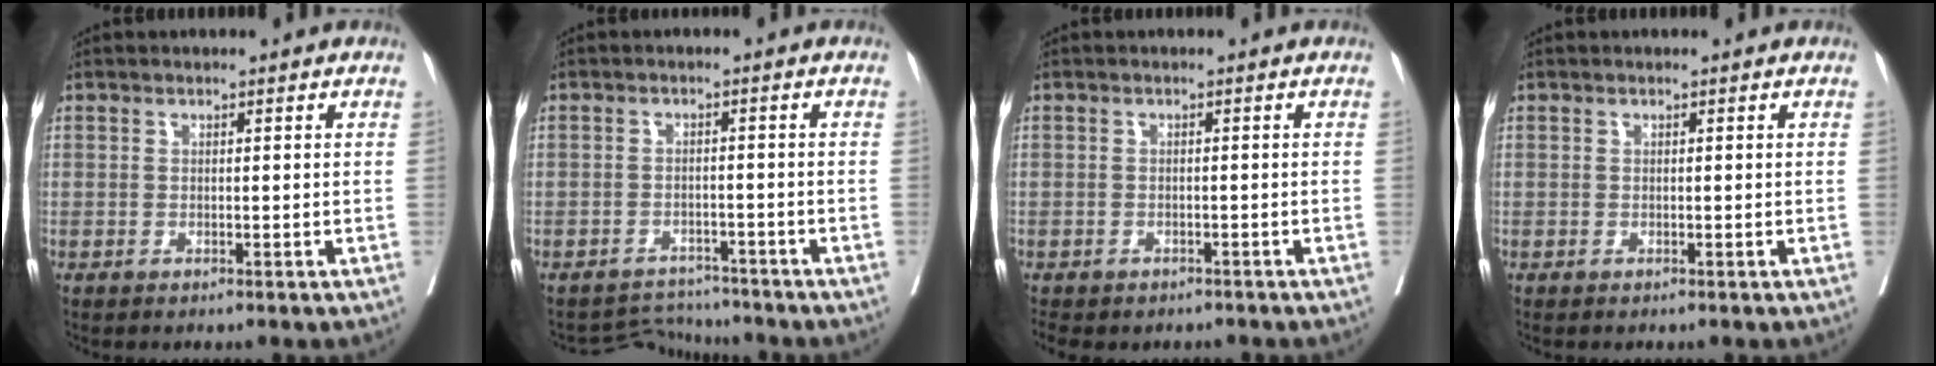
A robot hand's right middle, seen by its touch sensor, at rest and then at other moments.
{"total": 4.1, "force": [-3.7, 0.1, -1.8], "torque": [0.029, 0.007, -0.056]}
{"total": 6.7, "force": [-5.3, 3.4, 2.2], "torque": [-0.046, -0.002, -0.067]}
{"total": 0.0}